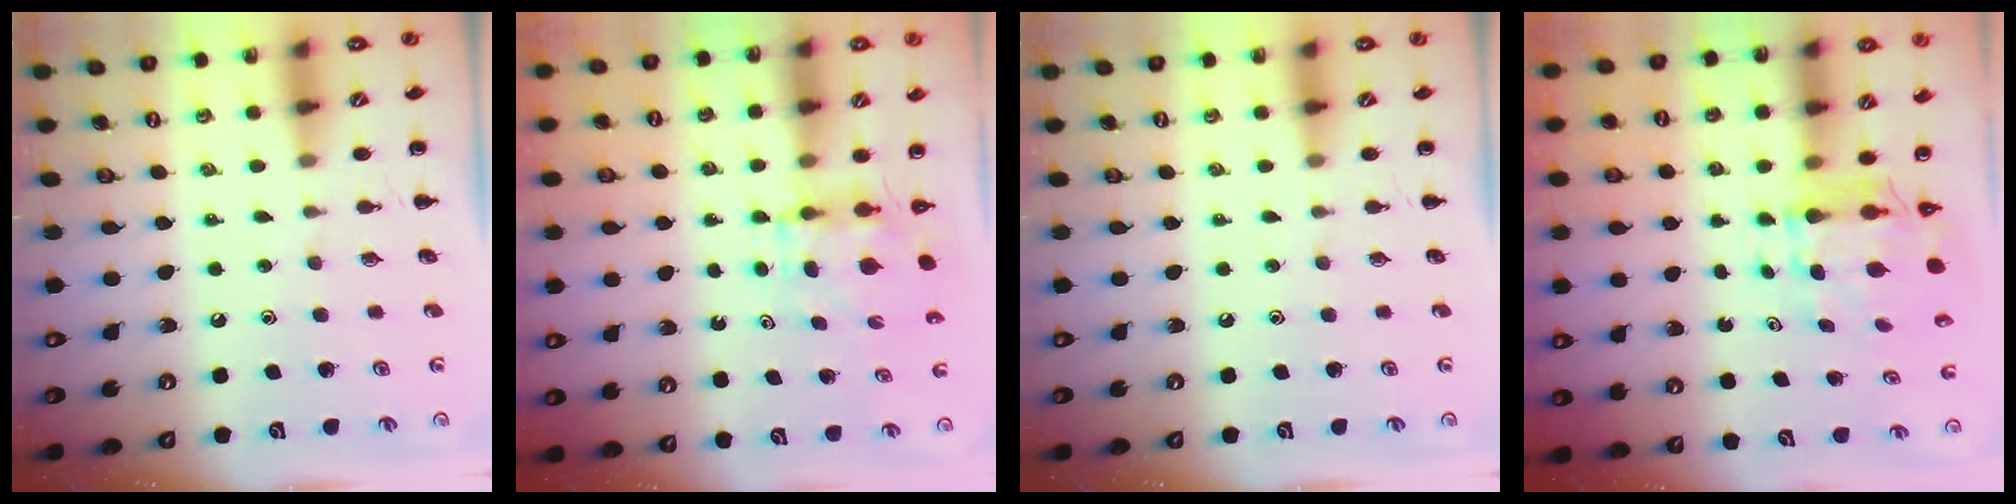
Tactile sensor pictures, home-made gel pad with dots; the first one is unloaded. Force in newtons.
{"total": 4.0, "press": 3.9, "slide": 0.3}
{"total": 0.0}
{"total": 5.6, "press": 5.5, "slide": 0.7}